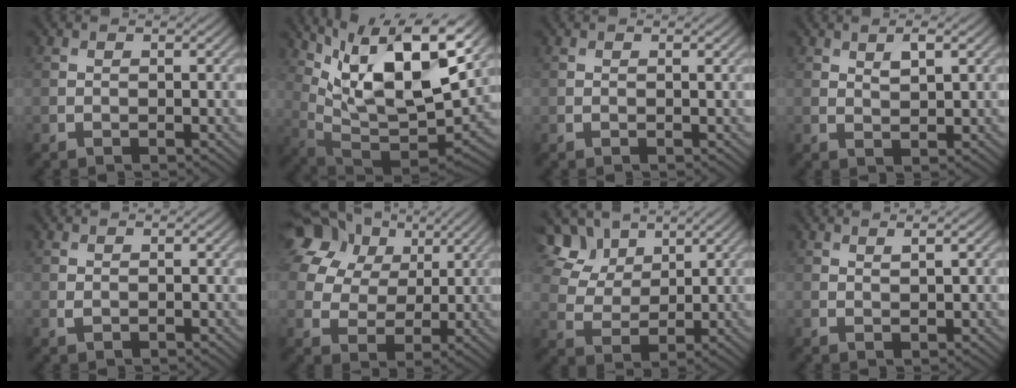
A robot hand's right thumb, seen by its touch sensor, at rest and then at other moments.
{"total": 14.7, "force": [8.2, 4.8, 11.2], "torque": [-0.228, -0.009, 0.161]}
{"total": 0.0}
{"total": 2.2, "force": [1.3, 0.7, 1.6], "torque": [-0.032, -0.002, 0.027]}
{"total": 0.6, "force": [0.2, 0.5, 0.3], "torque": [-0.011, -0.002, 0.007]}
{"total": 18.9, "force": [9.4, 13.5, 9.3], "torque": [-0.259, 0.061, 0.197]}
{"total": 10.5, "force": [6.4, 6.4, 5.2], "torque": [-0.165, 0.009, 0.126]}
{"total": 0.9, "force": [0.8, 0.0, 0.5], "torque": [-0.011, 0.001, 0.014]}